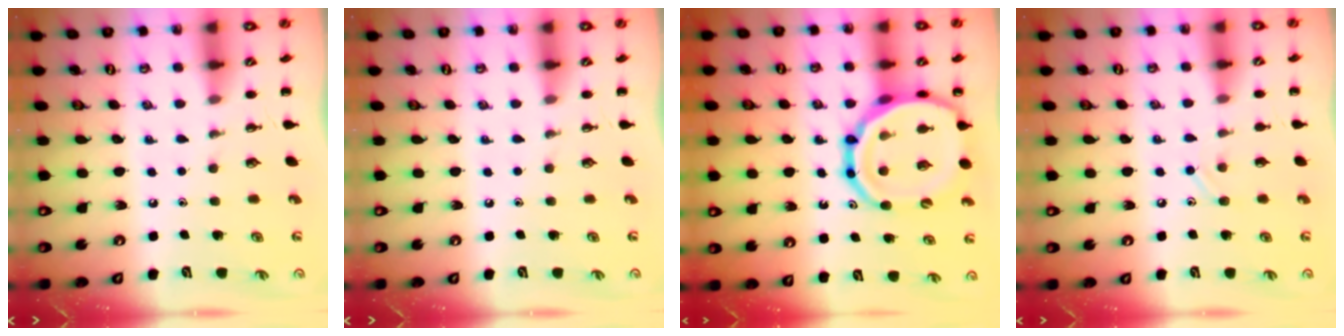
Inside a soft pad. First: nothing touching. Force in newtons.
{"total": 0.0}
{"total": 22.2, "press": 21.9, "slide": 4.0}
{"total": 5.9, "press": 5.6, "slide": 2.0}